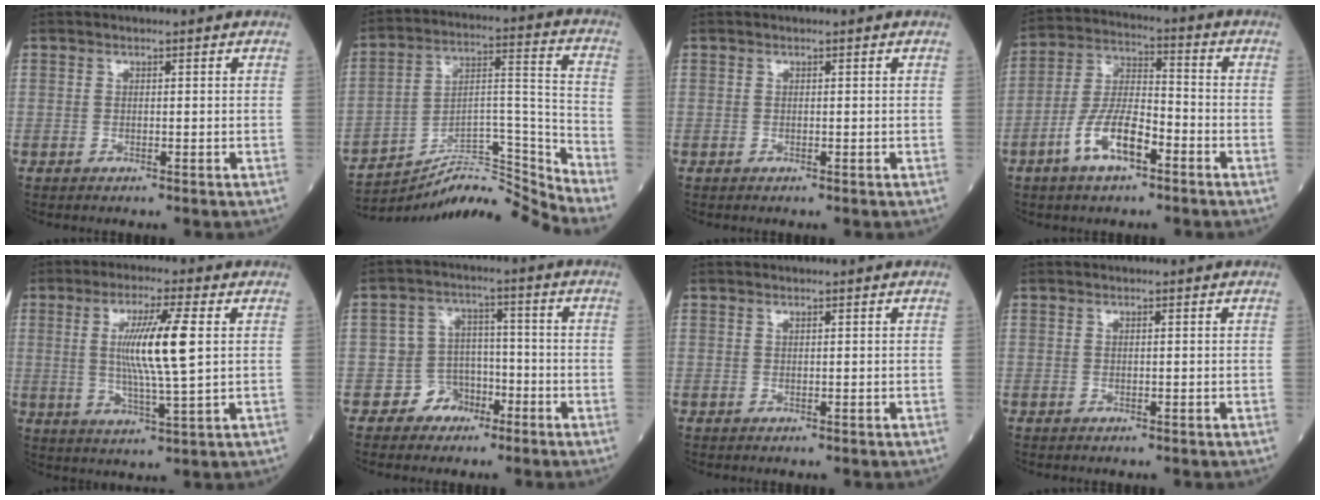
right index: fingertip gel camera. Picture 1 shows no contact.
{"total": 14.4, "force": [-13.8, -2.2, 3.1], "torque": [-0.042, 0.057, -0.239]}
{"total": 0.0}
{"total": 9.7, "force": [-4.9, 3.2, 7.6], "torque": [-0.158, 0.006, -0.097]}
{"total": 10.2, "force": [1.7, -0.1, 10.0], "torque": [-0.192, -0.004, 0.032]}
{"total": 5.2, "force": [-2.9, 4.4, 0.3], "torque": [0.005, 0.019, -0.047]}
{"total": 0.0}
{"total": 0.0}